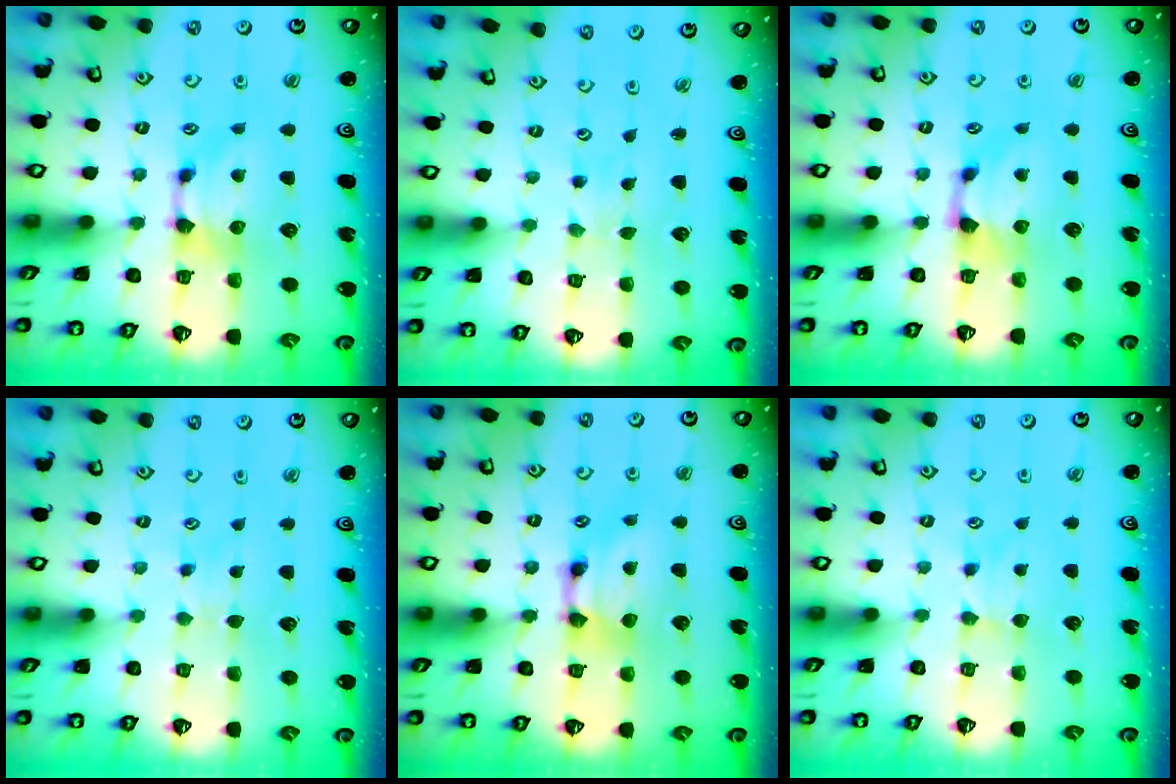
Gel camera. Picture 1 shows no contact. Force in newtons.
{"total": 4.8, "press": 4.8, "slide": 0.2}
{"total": 0.9, "press": 0.2, "slide": 0.9}
{"total": 3.4, "press": 3.4, "slide": 0.3}
{"total": 2.2, "press": 2.2, "slide": 0.1}
{"total": 2.7, "press": 2.6, "slide": 0.4}